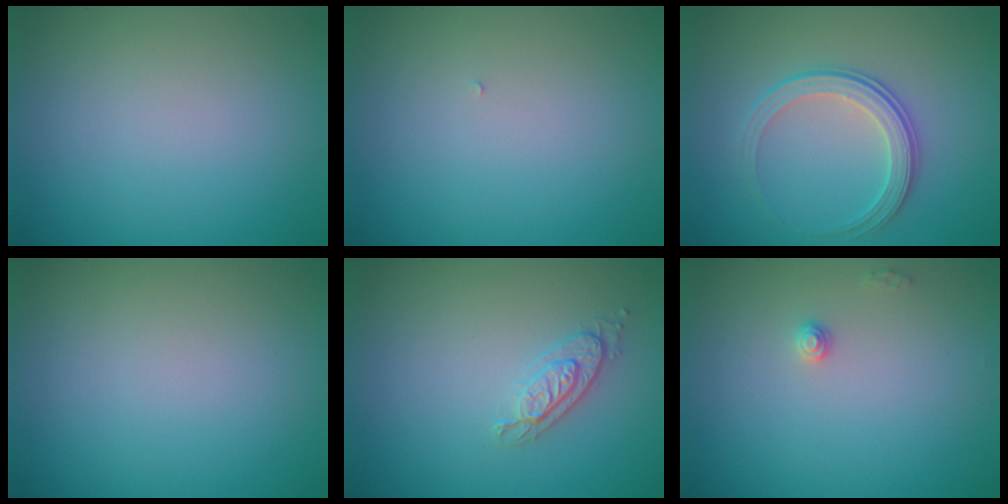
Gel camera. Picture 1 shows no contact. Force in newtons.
{"total": 0.0}
{"total": 3.3, "press": 2.8, "slide": 1.8}
{"total": 0.0}
{"total": 2.0, "press": 1.8, "slide": 0.9}
{"total": 0.9, "press": 0.9, "slide": 0.1}